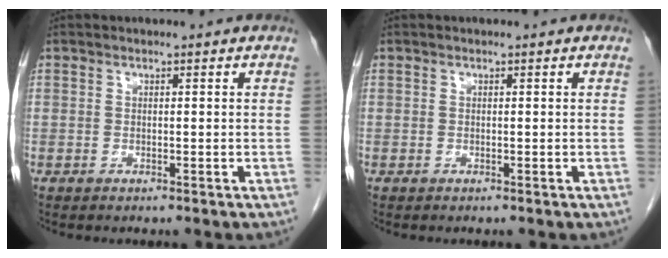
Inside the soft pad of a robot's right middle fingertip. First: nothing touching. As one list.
[{"total": 0.0}]